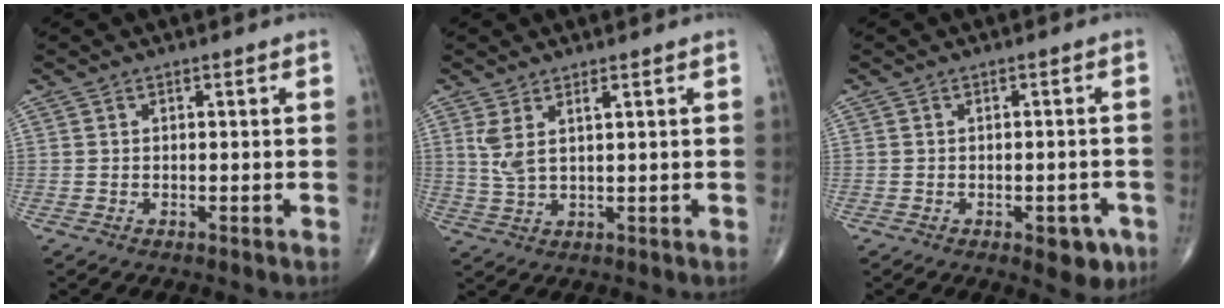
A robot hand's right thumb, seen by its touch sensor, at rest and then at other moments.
{"total": 4.4, "force": [1.9, 1.2, 3.8], "torque": [-0.090, -0.007, 0.048]}
{"total": 5.2, "force": [-2.4, 2.6, 3.8], "torque": [-0.023, 0.007, -0.024]}